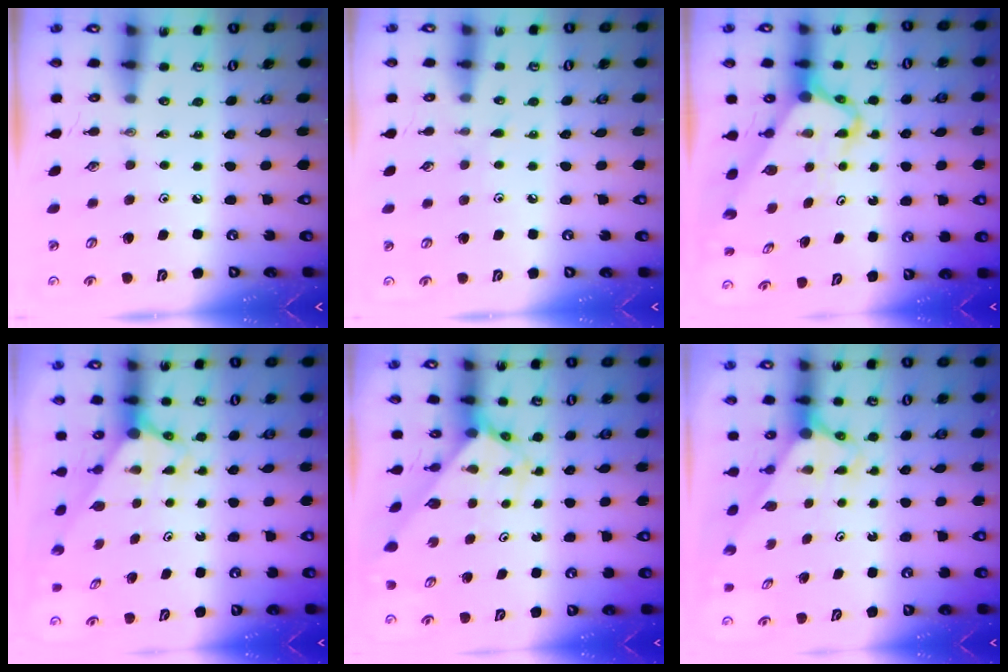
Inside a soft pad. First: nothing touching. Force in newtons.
{"total": 2.5, "press": 2.4, "slide": 0.3}
{"total": 5.6, "press": 5.6, "slide": 0.5}
{"total": 2.9, "press": 2.9, "slide": 0.0}
{"total": 2.9, "press": 2.9, "slide": 0.2}
{"total": 3.0, "press": 3.0, "slide": 0.0}